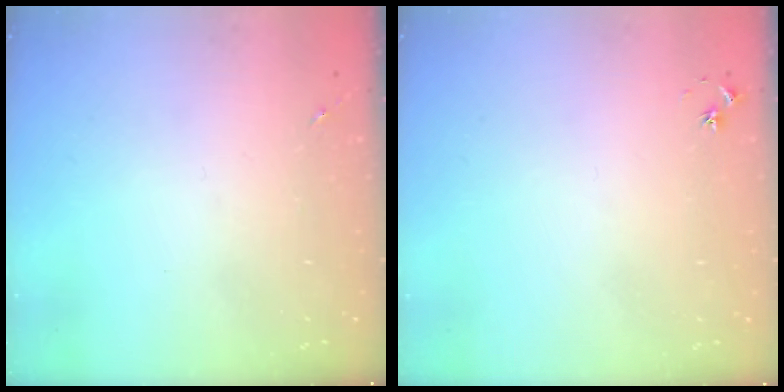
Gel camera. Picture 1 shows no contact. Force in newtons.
{"total": 3.3, "press": 3.3, "slide": 0.3}